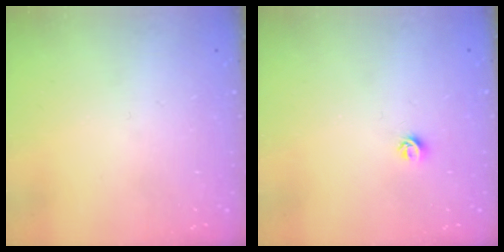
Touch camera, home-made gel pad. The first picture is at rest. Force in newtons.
{"total": 5.0, "press": 4.9, "slide": 0.7}